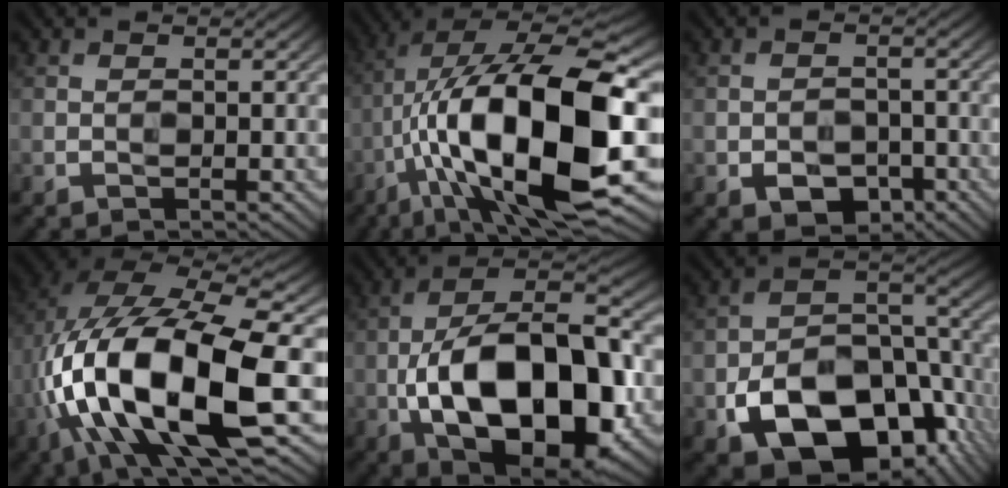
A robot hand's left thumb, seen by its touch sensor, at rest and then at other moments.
{"total": 20.6, "force": [-3.8, 6.7, 19.1], "torque": [-0.350, 0.009, -0.062]}
{"total": 4.5, "force": [-2.3, 2.9, 2.6], "torque": [-0.038, -0.007, -0.042]}
{"total": 19.7, "force": [-4.7, 7.7, 17.5], "torque": [-0.349, -0.015, -0.072]}
{"total": 19.5, "force": [-5.4, 9.6, 16.1], "torque": [-0.284, -0.015, -0.097]}
{"total": 17.7, "force": [-8.0, 10.8, 11.5], "torque": [-0.185, -0.043, -0.123]}